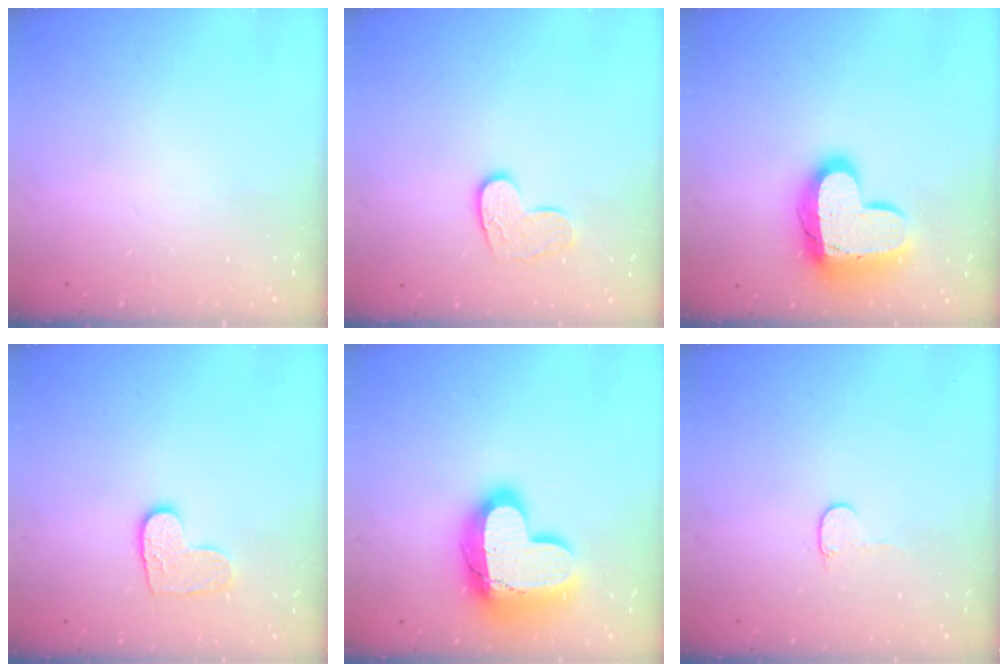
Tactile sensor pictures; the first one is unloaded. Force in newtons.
{"total": 9.5, "press": 9.5, "slide": 0.6}
{"total": 16.3, "press": 16.2, "slide": 1.4}
{"total": 8.2, "press": 8.2, "slide": 0.5}
{"total": 24.2, "press": 24.2, "slide": 1.6}
{"total": 4.0, "press": 4.0, "slide": 0.4}